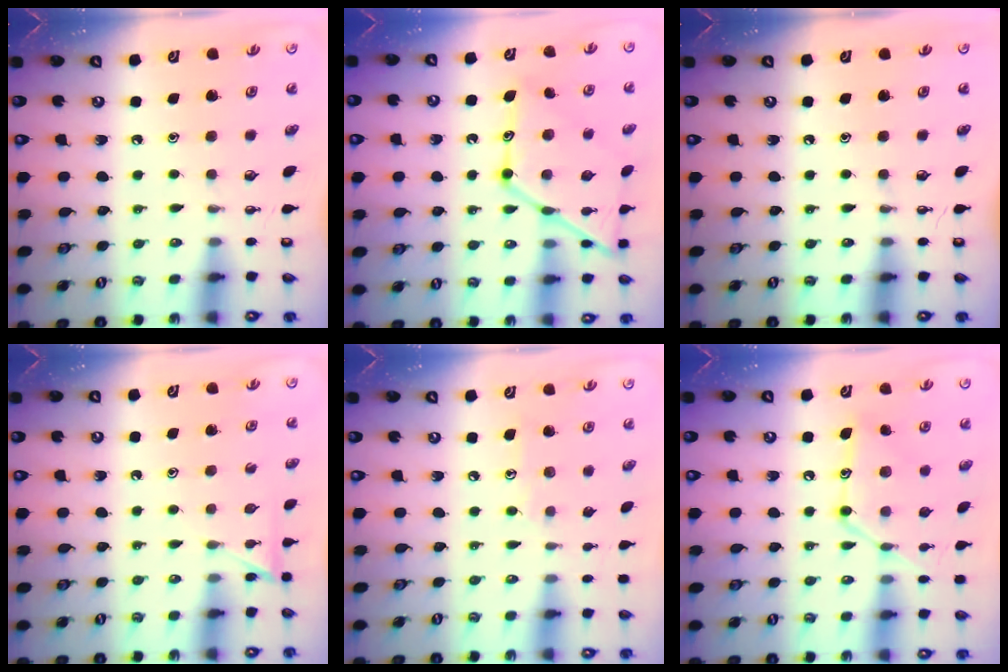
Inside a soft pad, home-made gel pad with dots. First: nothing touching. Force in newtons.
{"total": 17.2, "press": 17.1, "slide": 1.5}
{"total": 0.0}
{"total": 5.4, "press": 5.3, "slide": 0.6}
{"total": 6.9, "press": 6.9, "slide": 0.7}
{"total": 14.2, "press": 14.2, "slide": 1.1}